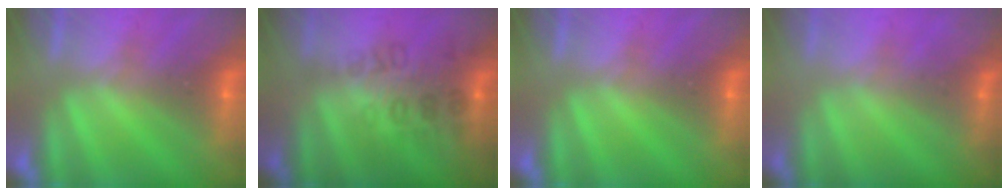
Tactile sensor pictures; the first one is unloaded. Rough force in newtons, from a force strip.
{"total": 2.8}
{"total": 0.0}
{"total": 1.8}